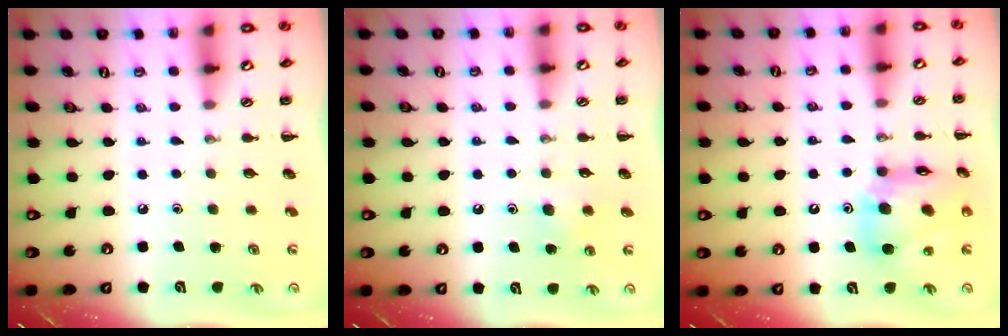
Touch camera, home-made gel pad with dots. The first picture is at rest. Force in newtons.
{"total": 3.9, "press": 3.6, "slide": 1.5}
{"total": 14.1, "press": 13.5, "slide": 4.2}